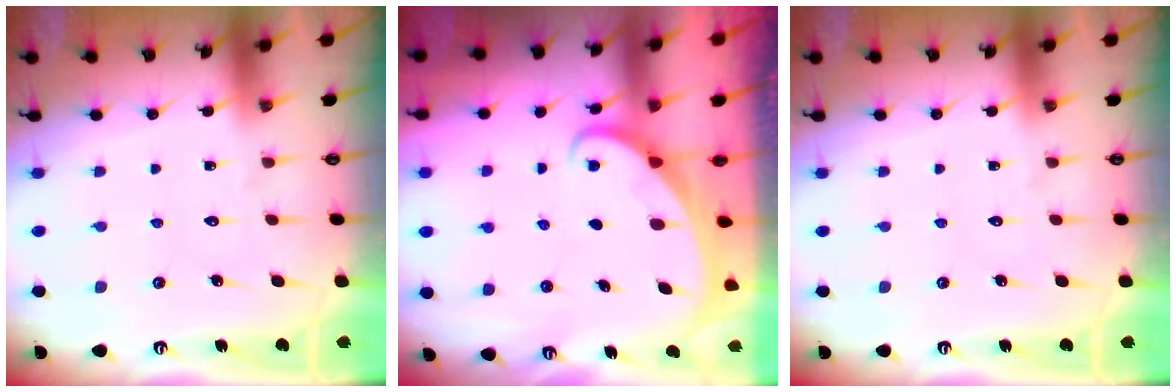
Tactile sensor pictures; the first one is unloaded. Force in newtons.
{"total": 1.7, "press": 1.7, "slide": 0.2}
{"total": 0.0}